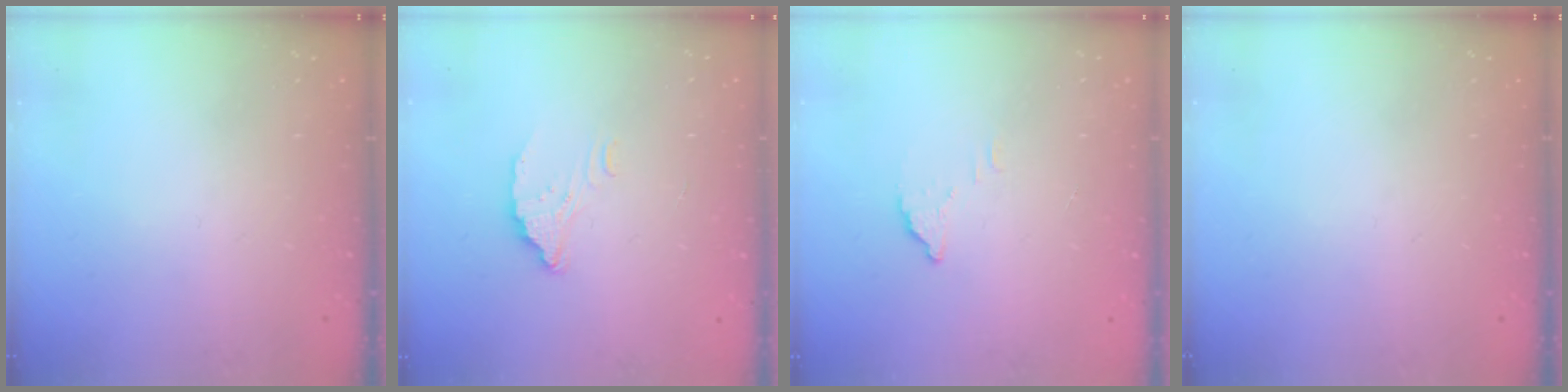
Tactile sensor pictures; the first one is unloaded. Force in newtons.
{"total": 4.0, "press": 4.0, "slide": 0.1}
{"total": 2.8, "press": 2.8, "slide": 0.1}
{"total": 0.0}